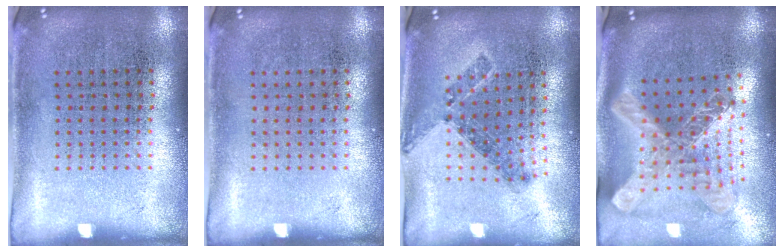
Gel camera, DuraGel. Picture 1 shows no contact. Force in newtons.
{"total": 0.0}
{"total": 0.8, "press": 0.8, "slide": 0.3}
{"total": 2.8, "press": 2.0, "slide": 2.0}